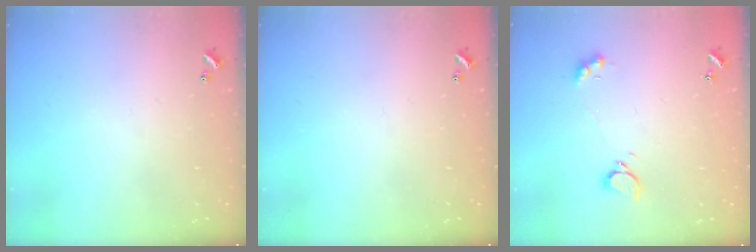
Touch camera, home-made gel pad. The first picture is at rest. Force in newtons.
{"total": 0.0}
{"total": 2.5, "press": 2.4, "slide": 0.7}